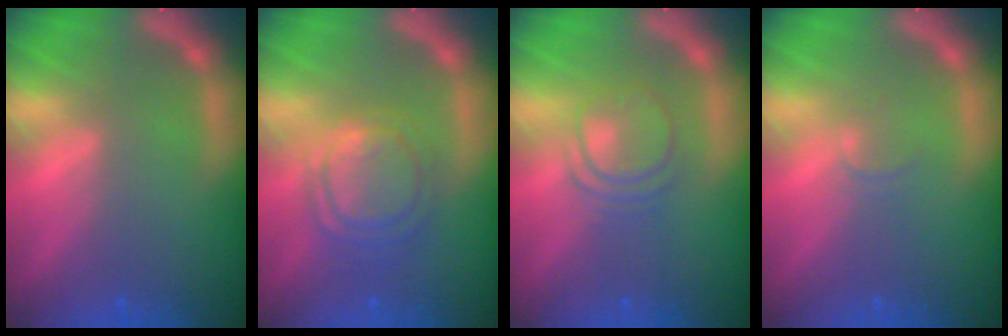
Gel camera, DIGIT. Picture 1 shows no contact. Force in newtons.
{"total": 6.1}
{"total": 4.0}
{"total": 1.0}